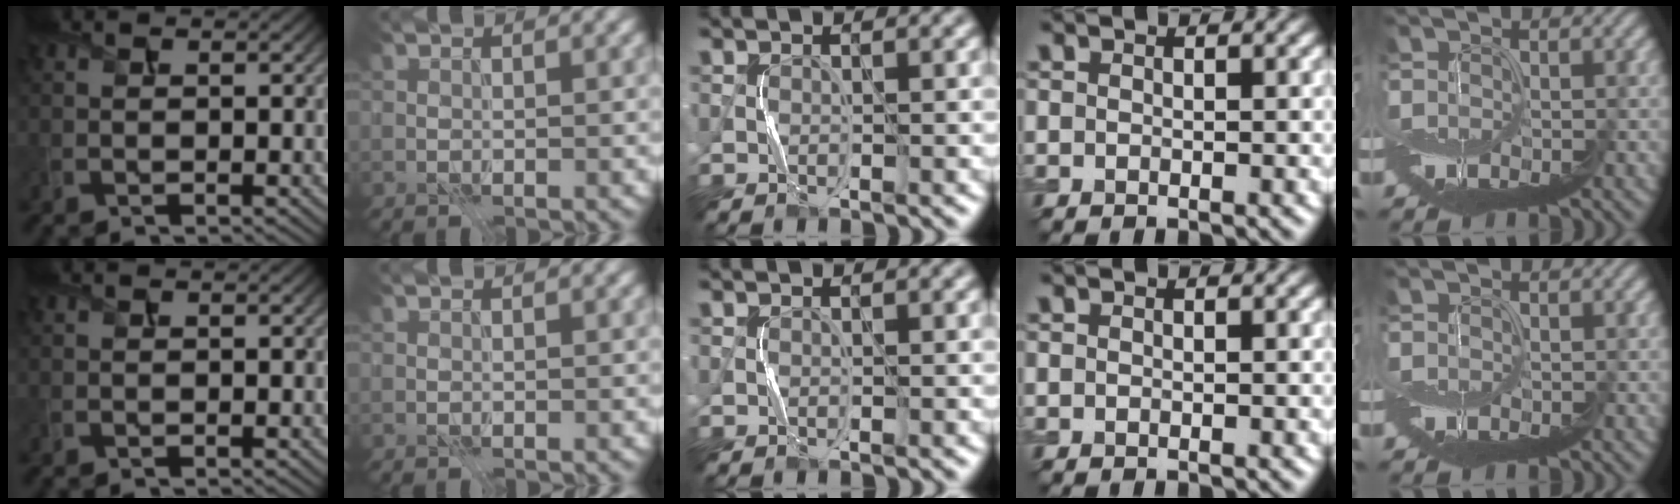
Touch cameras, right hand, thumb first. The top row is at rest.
{}